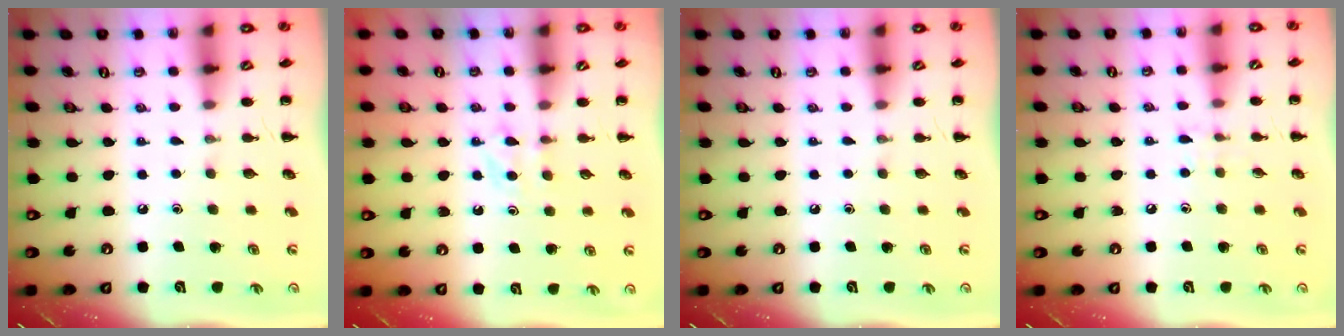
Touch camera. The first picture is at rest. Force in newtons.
{"total": 3.8, "press": 3.6, "slide": 1.3}
{"total": 0.0}
{"total": 4.4, "press": 4.0, "slide": 1.7}